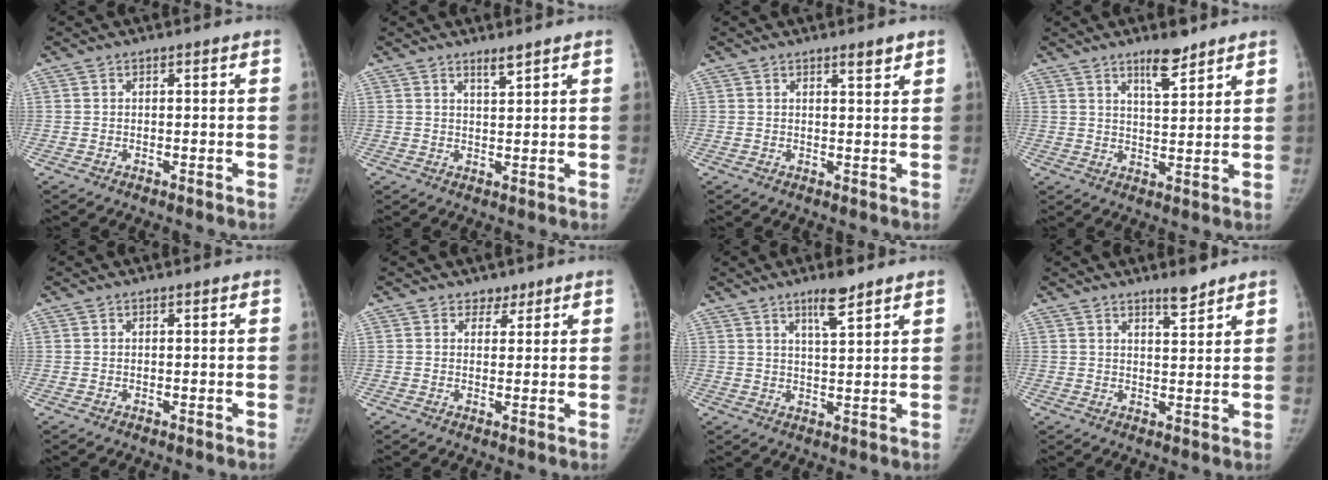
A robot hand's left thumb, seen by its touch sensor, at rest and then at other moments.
{"total": 2.2, "force": [1.8, 0.1, 1.3], "torque": [-0.021, -0.017, 0.034]}
{"total": 2.3, "force": [1.8, 0.4, 1.5], "torque": [-0.017, -0.013, 0.027]}
{"total": 6.1, "force": [4.6, 1.5, 3.8], "torque": [-0.049, -0.035, 0.075]}
{"total": 0.0}
{"total": 2.0, "force": [1.5, 1.4, 0.1], "torque": [0.019, -0.008, 0.015]}
{"total": 5.5, "force": [3.8, 0.9, 3.8], "torque": [-0.061, -0.026, 0.066]}
{"total": 3.9, "force": [3.2, 0.7, 2.0], "torque": [-0.023, -0.028, 0.050]}